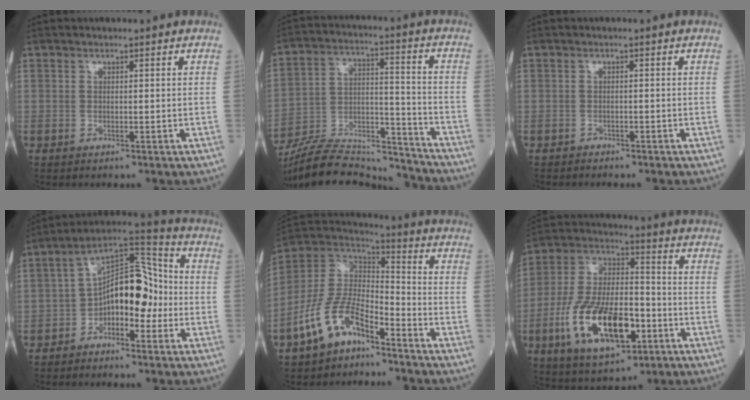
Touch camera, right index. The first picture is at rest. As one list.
[{"total": 22.5, "force": [-21.2, 3.3, 6.7], "torque": [-0.156, 0.011, -0.348]}, {"total": 3.1, "force": [-2.6, 1.3, 1.0], "torque": [-0.027, -0.004, -0.034]}, {"total": 12.1, "force": [-2.8, 6.0, 10.1], "torque": [-0.184, 0.043, -0.049]}, {"total": 12.6, "force": [-7.9, 5.7, 7.9], "torque": [-0.189, 0.017, -0.158]}, {"total": 19.2, "force": [-7.0, 7.9, 16.0], "torque": [-0.326, -0.002, -0.115]}]